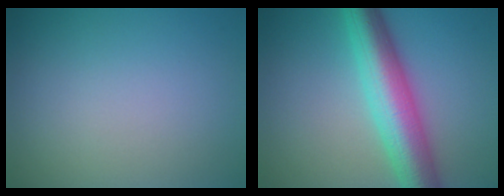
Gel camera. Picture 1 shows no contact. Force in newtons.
{"total": 7.7, "press": 7.7, "slide": 0.1}